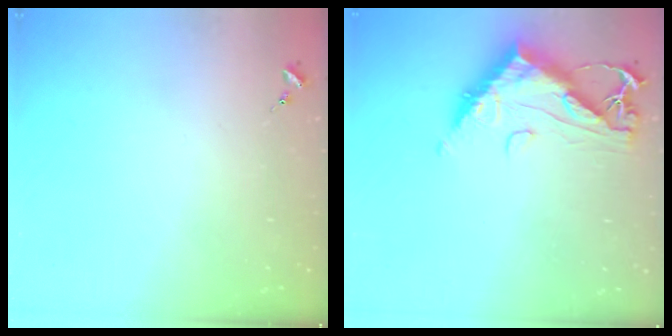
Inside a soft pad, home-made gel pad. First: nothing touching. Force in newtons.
{"total": 13.4, "press": 13.4, "slide": 1.2}